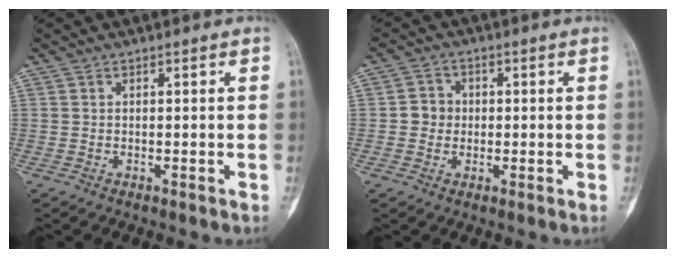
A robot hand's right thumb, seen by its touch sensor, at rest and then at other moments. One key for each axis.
{"total": 3.7, "fx": -0.1, "fy": 3.5, "fz": 1.2, "tx": 0.001, "ty": 0.009, "tz": -0.007}